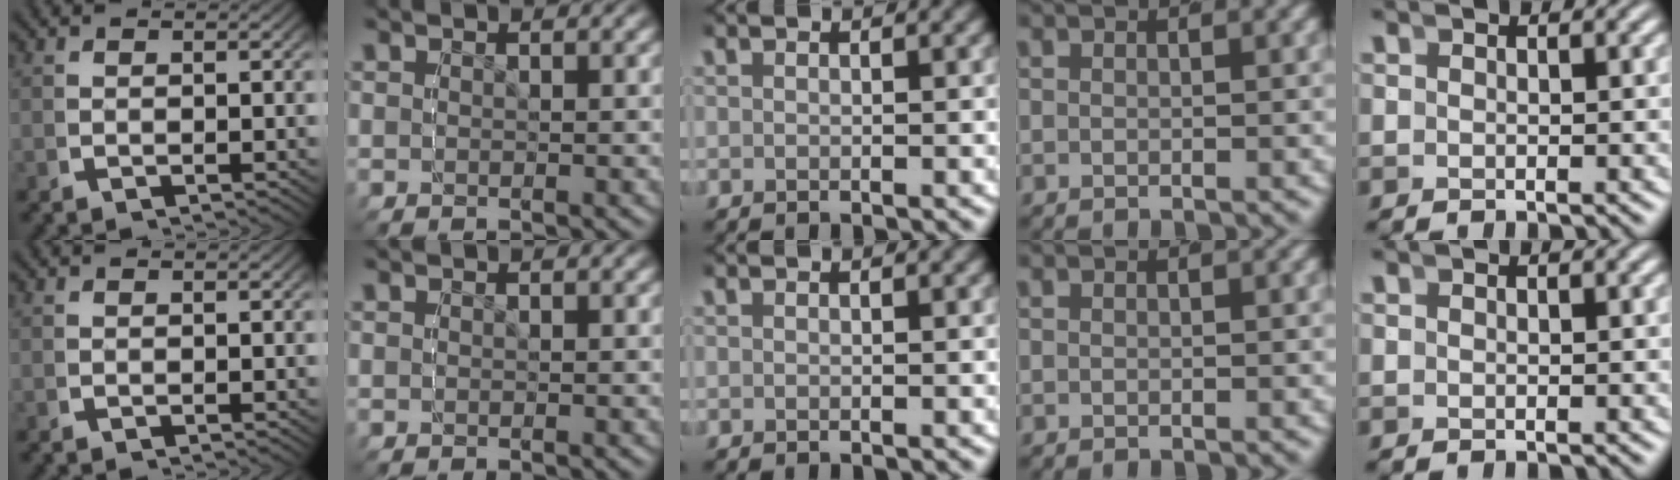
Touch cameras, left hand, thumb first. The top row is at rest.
{}